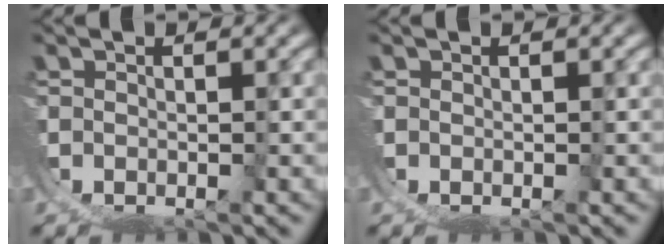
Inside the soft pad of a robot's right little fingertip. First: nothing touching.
{"total": 0.0}